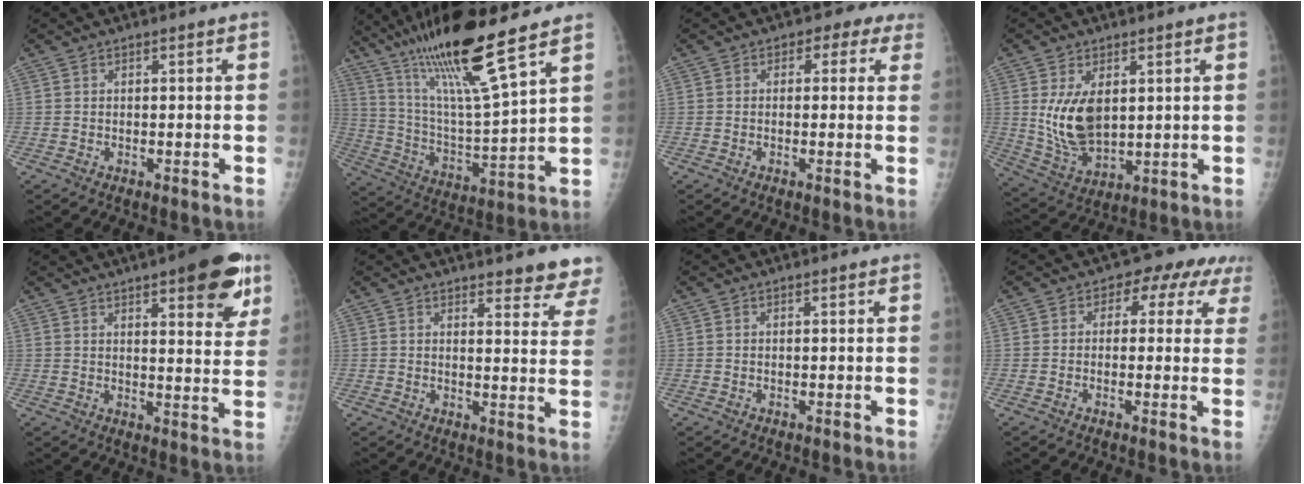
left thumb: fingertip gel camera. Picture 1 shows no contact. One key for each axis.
{"total": 20.1, "fx": 13.9, "fy": 1.4, "fz": 14.4, "tx": -0.246, "ty": -0.060, "tz": 0.257}
{"total": 3.8, "fx": 1.8, "fy": 2.8, "fz": 1.9, "tx": 0.016, "ty": 0.003, "tz": 0.009}
{"total": 10.6, "fx": 2.3, "fy": 6.1, "fz": 8.4, "tx": -0.144, "ty": -0.023, "tz": 0.061}
{"total": 14.8, "fx": 8.2, "fy": 4.4, "fz": 11.4, "tx": -0.115, "ty": -0.032, "tz": 0.106}
{"total": 10.3, "fx": 9.3, "fy": 2.3, "fz": 3.8, "tx": -0.006, "ty": -0.051, "tz": 0.090}
{"total": 0.0}
{"total": 6.8, "fx": 2.6, "fy": 5.0, "fz": 3.8, "tx": 0.006, "ty": 0.007, "tz": 0.018}